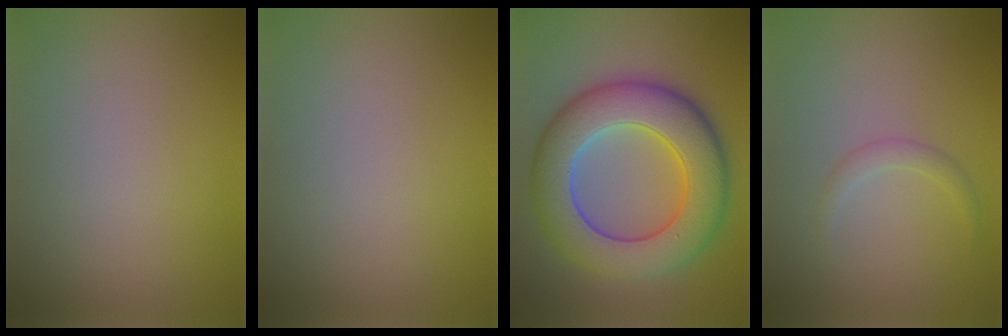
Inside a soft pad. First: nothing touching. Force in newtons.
{"total": 0.0}
{"total": 10.7, "press": 10.7, "slide": 0.4}
{"total": 1.2, "press": 1.2, "slide": 0.1}